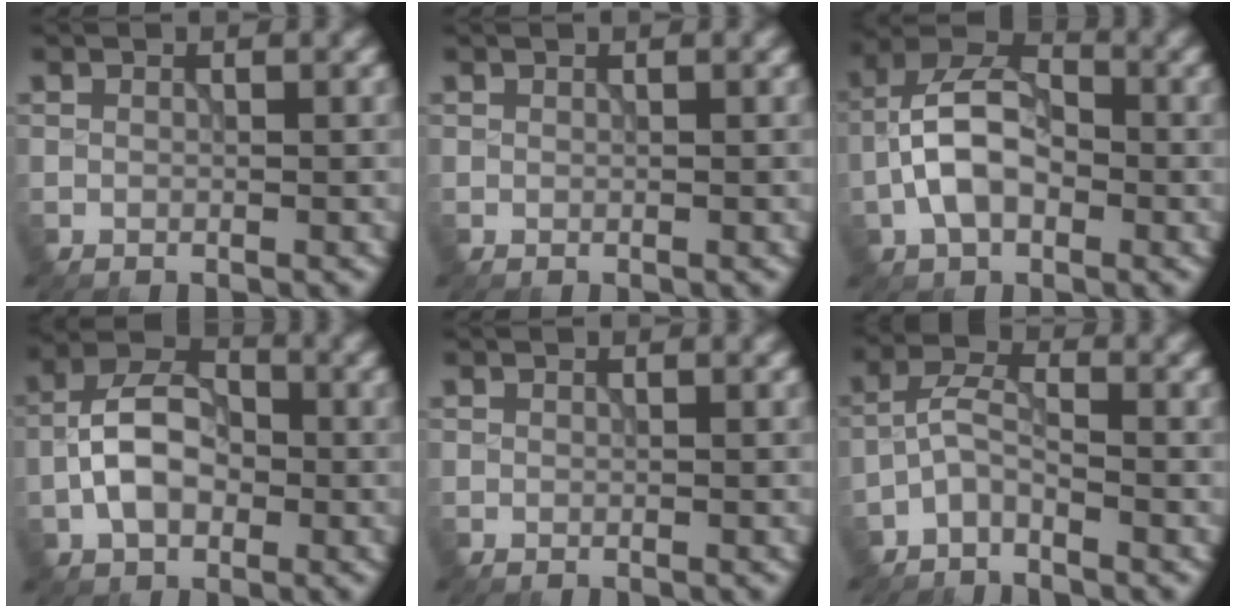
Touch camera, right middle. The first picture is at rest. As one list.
[{"total": 0.0}, {"total": 6.6, "force": [-1.8, 3.9, 5.0], "torque": [-0.099, 0.018, -0.039]}, {"total": 5.9, "force": [-1.4, 3.7, 4.4], "torque": [-0.081, 0.013, -0.033]}, {"total": 0.0}, {"total": 2.4, "force": [-1.7, 0.8, 1.4], "torque": [-0.030, 0.012, -0.044]}]